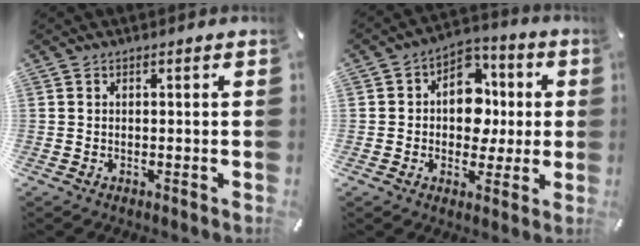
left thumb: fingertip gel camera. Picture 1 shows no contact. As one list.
[{"total": 11.4, "force": [-0.1, 9.7, 6.0], "torque": [-0.075, 0.005, 0.002]}]